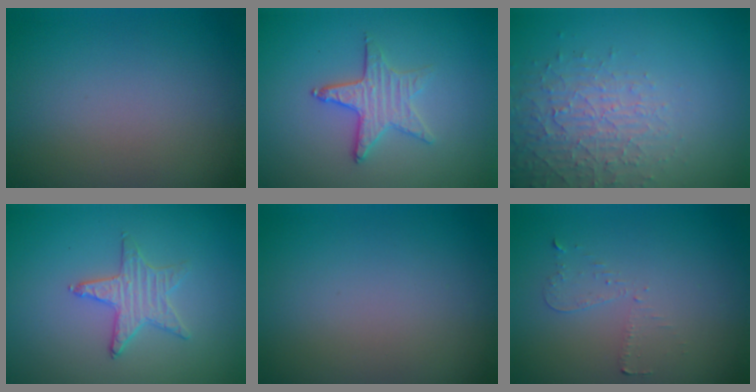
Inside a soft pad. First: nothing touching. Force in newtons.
{"total": 2.8, "press": 2.5, "slide": 1.3}
{"total": 4.1, "press": 4.0, "slide": 0.9}
{"total": 1.6, "press": 1.6, "slide": 0.2}
{"total": 0.0}
{"total": 0.9, "press": 0.8, "slide": 0.4}